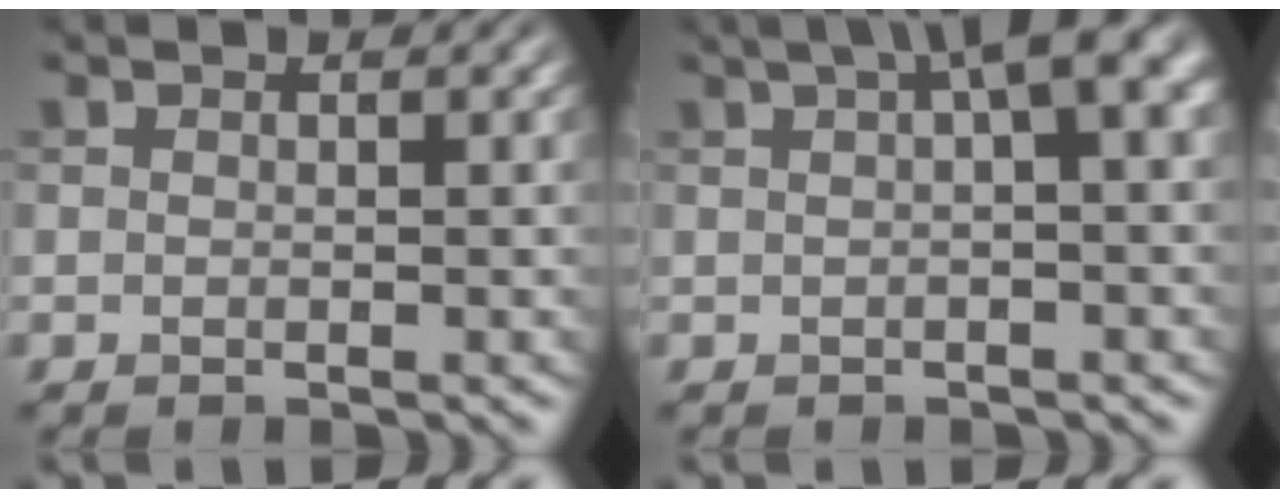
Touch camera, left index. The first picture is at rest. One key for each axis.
{"total": 6.0, "fx": 2.2, "fy": 1.4, "fz": 5.4, "tx": -0.066, "ty": 0.021, "tz": 0.026}